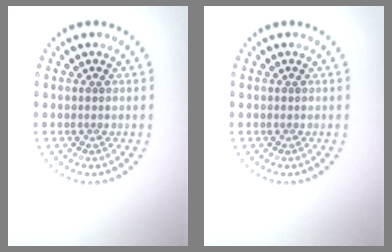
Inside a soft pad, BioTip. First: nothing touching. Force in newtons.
{"total": 0.0}